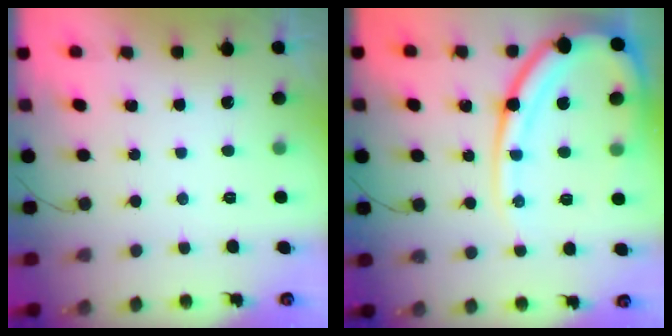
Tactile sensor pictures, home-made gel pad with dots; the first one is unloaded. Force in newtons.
{"total": 18.1, "press": 18.0, "slide": 2.0}